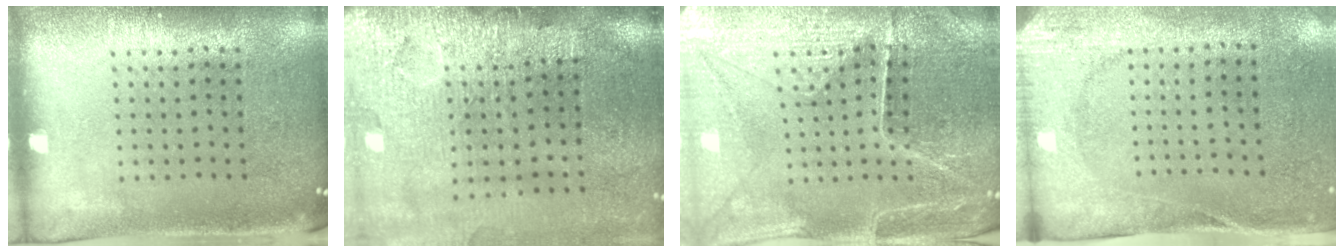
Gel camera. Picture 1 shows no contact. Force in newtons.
{"total": 4.6, "press": 3.7, "slide": 2.8}
{"total": 3.4, "press": 3.4, "slide": 0.3}
{"total": 2.7, "press": 2.1, "slide": 1.7}